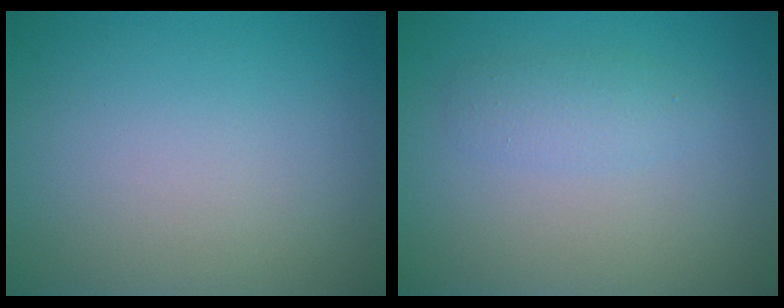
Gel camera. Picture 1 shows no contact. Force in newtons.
{"total": 1.7, "press": 1.7, "slide": 0.0}